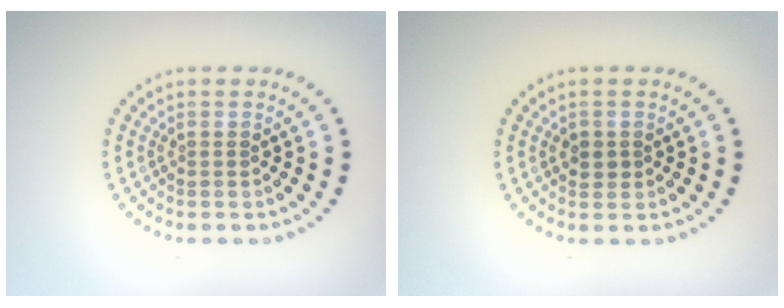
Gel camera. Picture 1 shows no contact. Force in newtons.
{"total": 1.3, "press": 1.2, "slide": 0.5}